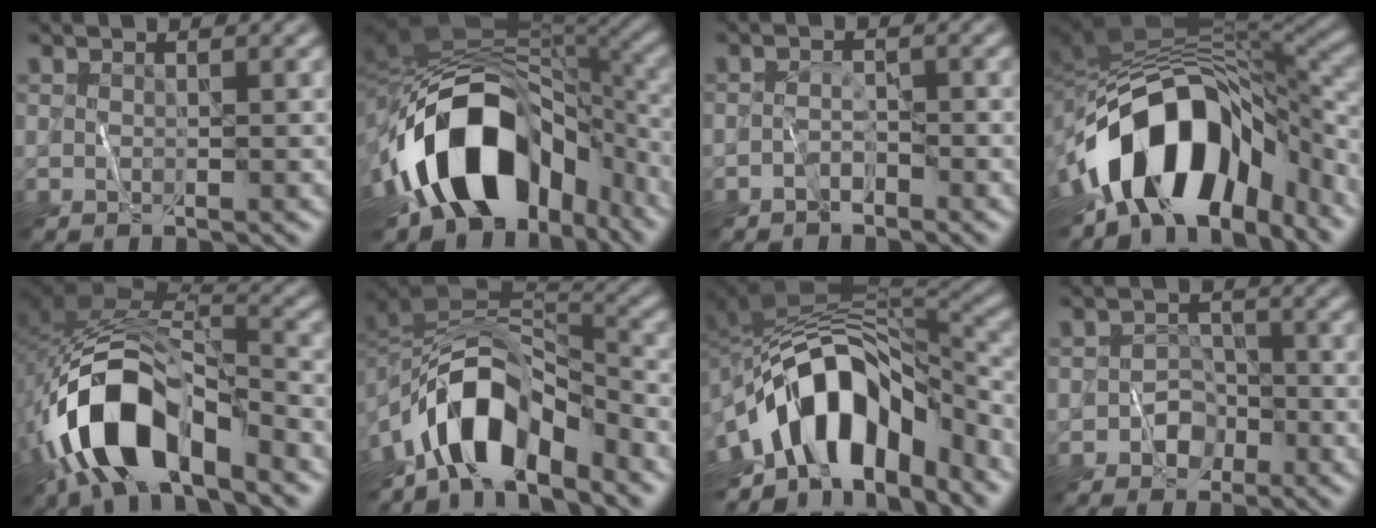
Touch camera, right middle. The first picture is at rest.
{"total": 16.4, "force": [-6.4, 9.6, 11.6], "torque": [-0.197, 0.015, -0.108]}
{"total": 1.6, "force": [-1.4, 0.7, 0.6], "torque": [-0.010, 0.013, -0.027]}
{"total": 14.3, "force": [-6.8, 8.2, 9.6], "torque": [-0.148, 0.005, -0.114]}
{"total": 12.0, "force": [-6.0, 5.9, 8.5], "torque": [-0.170, -0.002, -0.110]}
{"total": 9.4, "force": [-5.8, 4.2, 6.1], "torque": [-0.090, 0.017, -0.109]}
{"total": 13.0, "force": [-6.1, 7.2, 9.0], "torque": [-0.140, 0.016, -0.109]}
{"total": 2.4, "force": [-1.4, 1.8, 0.9], "torque": [-0.003, 0.010, -0.022]}